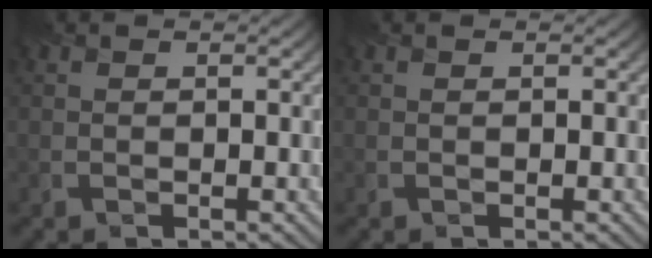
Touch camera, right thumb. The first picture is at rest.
{"total": 0.0}